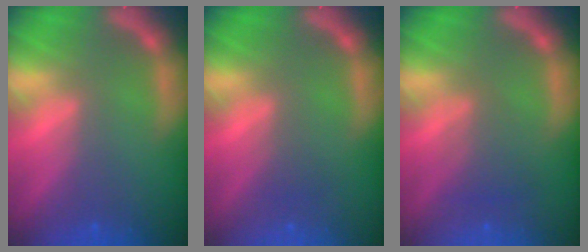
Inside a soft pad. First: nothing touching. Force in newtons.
{"total": 1.0}
{"total": 2.5}